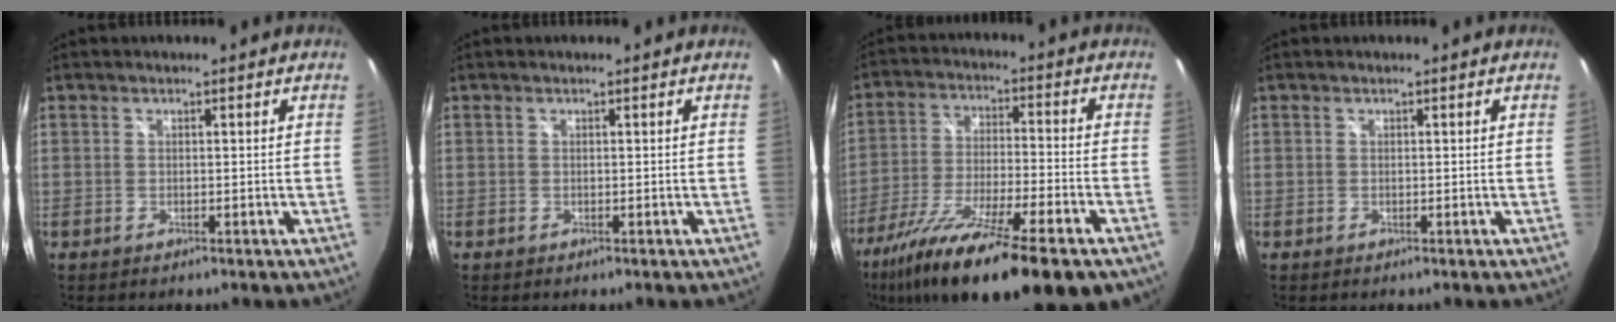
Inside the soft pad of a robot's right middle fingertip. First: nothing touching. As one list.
[{"total": 0.0}, {"total": 22.3, "force": [-15.2, 3.6, 15.9], "torque": [-0.291, -0.059, -0.256]}, {"total": 0.0}]